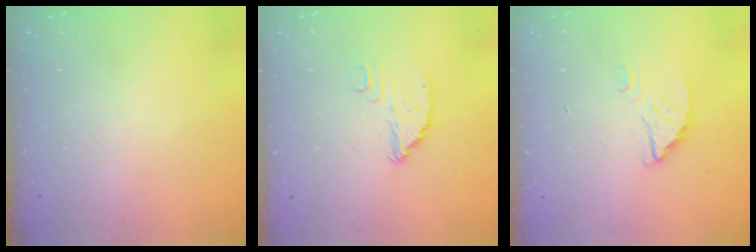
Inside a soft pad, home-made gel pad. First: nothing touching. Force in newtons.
{"total": 2.9, "press": 2.9, "slide": 0.2}
{"total": 2.2, "press": 2.2, "slide": 0.2}